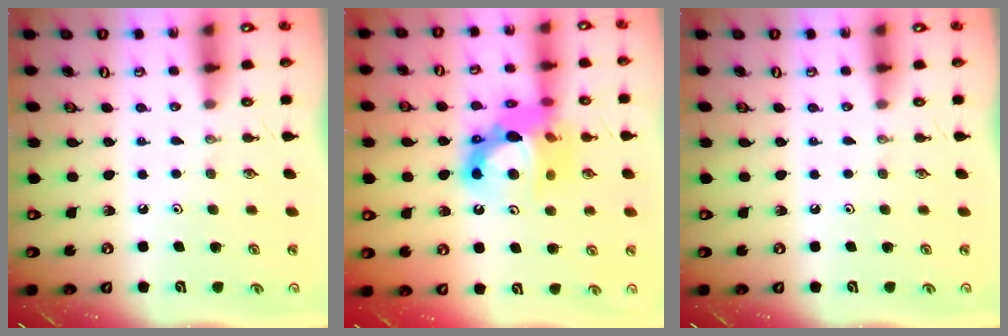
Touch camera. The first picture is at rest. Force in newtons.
{"total": 16.2, "press": 16.1, "slide": 1.6}
{"total": 0.0}